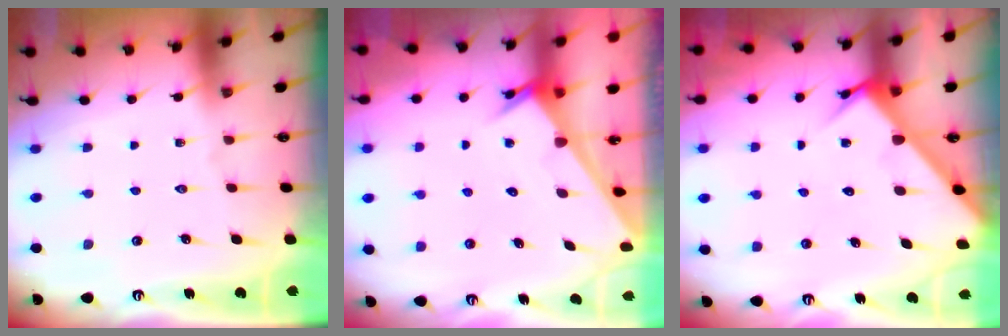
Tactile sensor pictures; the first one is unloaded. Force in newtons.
{"total": 2.5, "press": 2.5, "slide": 0.1}
{"total": 3.3, "press": 3.3, "slide": 0.2}